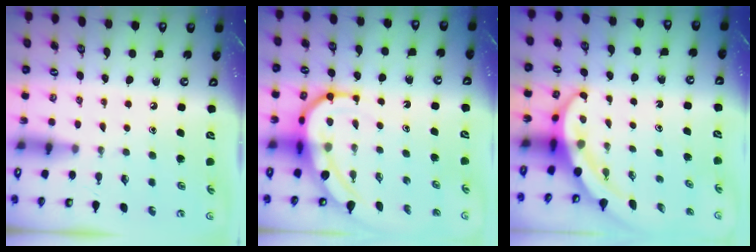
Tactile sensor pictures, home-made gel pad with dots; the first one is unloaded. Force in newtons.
{"total": 11.1, "press": 11.0, "slide": 1.2}
{"total": 6.2, "press": 6.1, "slide": 1.4}